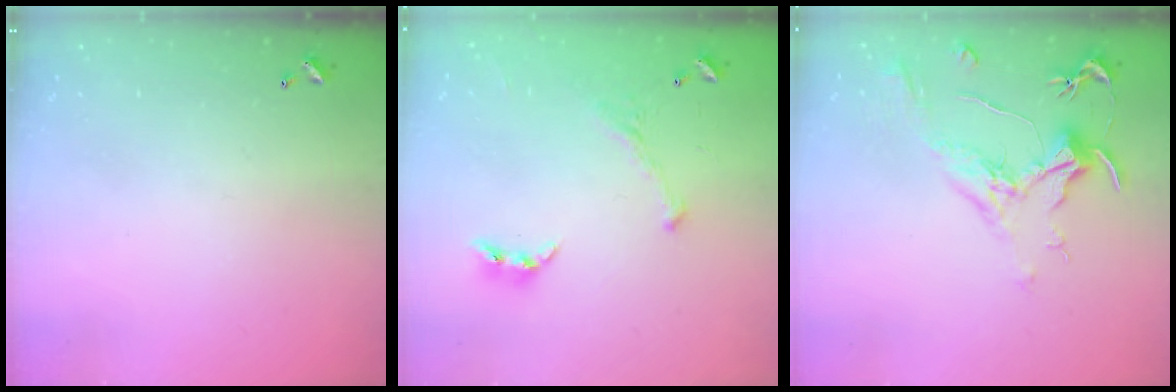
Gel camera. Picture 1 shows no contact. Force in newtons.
{"total": 2.0, "press": 2.0, "slide": 0.4}
{"total": 2.1, "press": 2.0, "slide": 0.8}